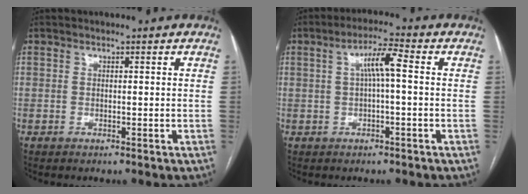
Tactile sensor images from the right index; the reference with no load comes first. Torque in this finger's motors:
{"motor_torque": [0.74, 0.09, 0.20, 0.06]}